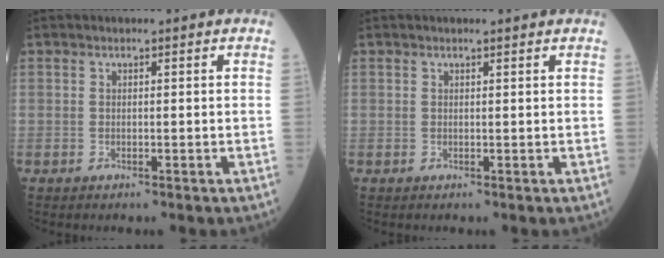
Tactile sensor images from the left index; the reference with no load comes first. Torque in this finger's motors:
{"motor_torque": [0.17, -0.28, -0.01, 0.00]}